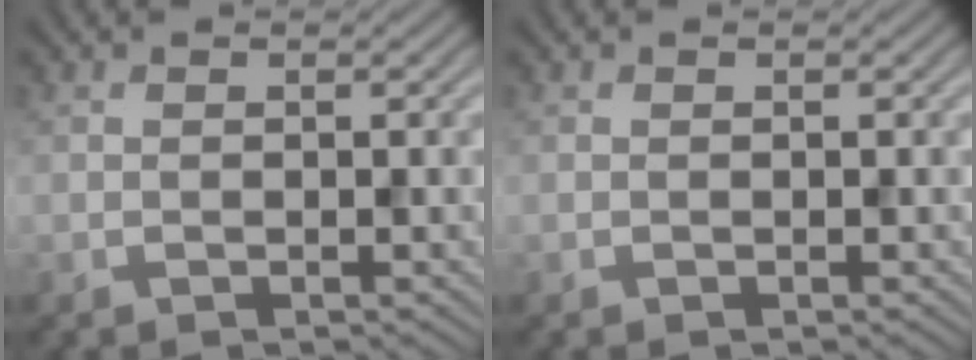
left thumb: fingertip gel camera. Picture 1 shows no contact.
{"total": 0.0}